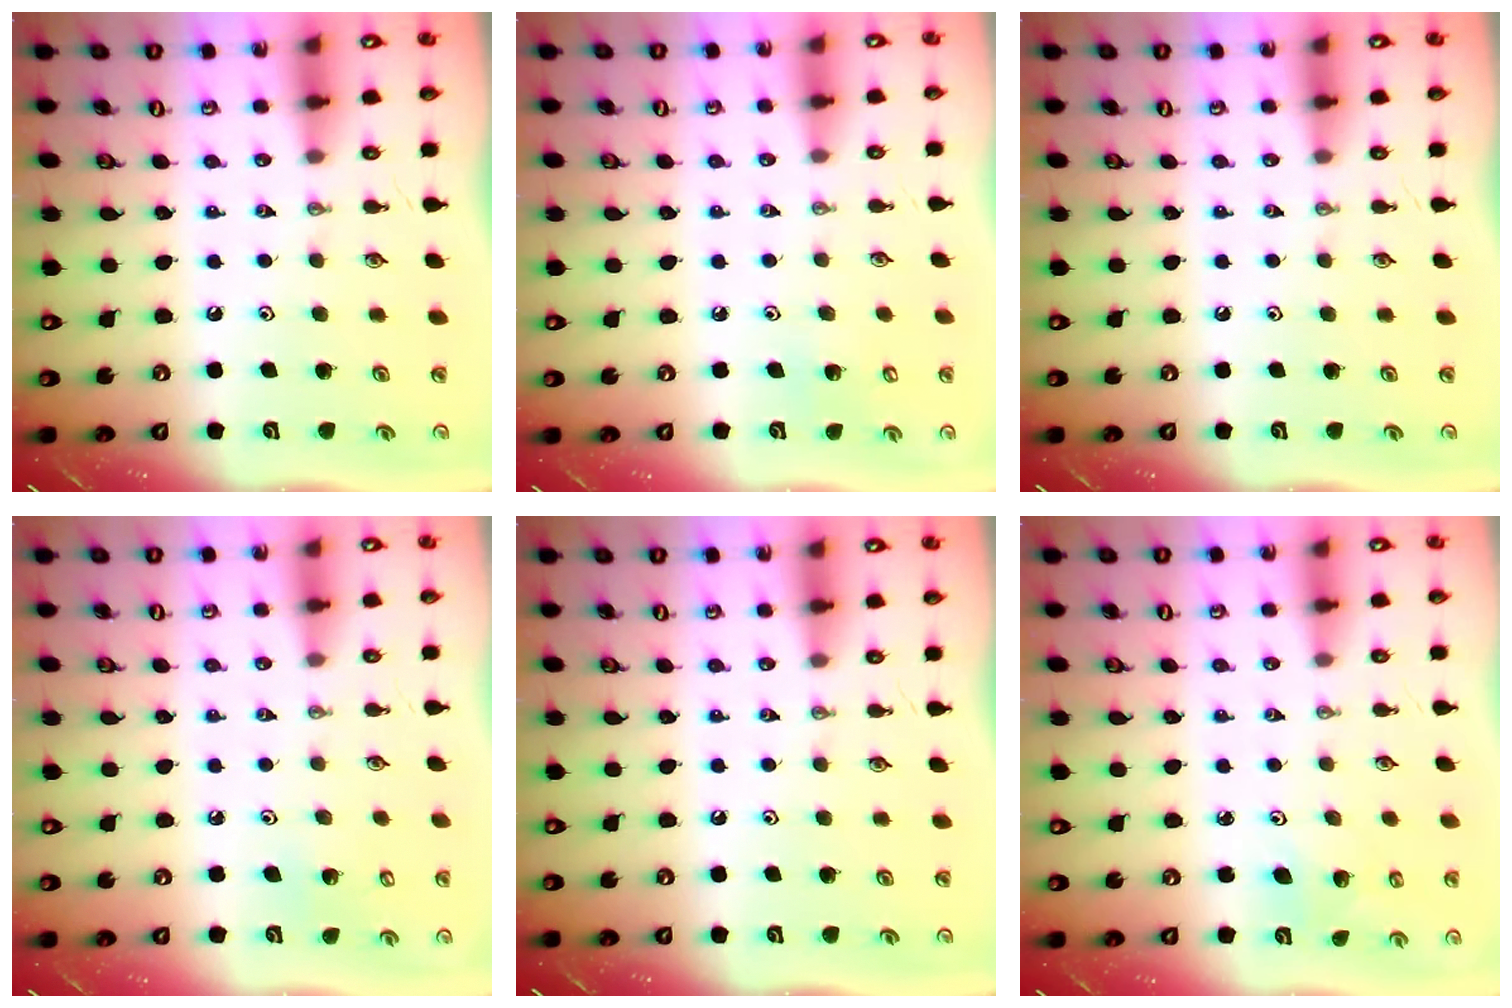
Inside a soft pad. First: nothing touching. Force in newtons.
{"total": 4.4, "press": 4.3, "slide": 0.4}
{"total": 0.0}
{"total": 3.6, "press": 3.5, "slide": 0.3}
{"total": 0.0}
{"total": 4.7, "press": 4.6, "slide": 0.7}